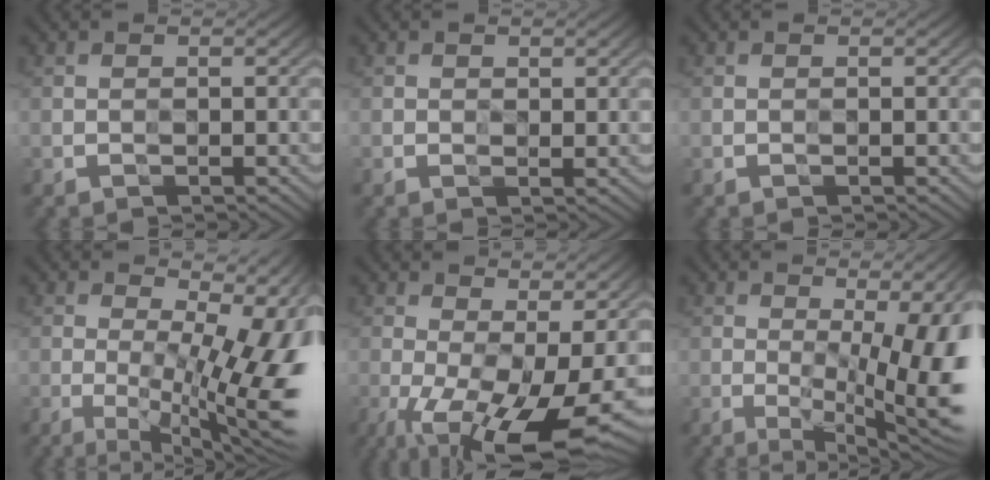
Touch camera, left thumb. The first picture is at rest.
{"total": 1.4, "force": [0.8, 0.9, 0.7], "torque": [-0.010, 0.000, 0.014]}
{"total": 0.0}
{"total": 14.4, "force": [-1.3, 4.6, 13.6], "torque": [-0.166, 0.010, -0.016]}
{"total": 15.4, "force": [-5.0, 6.8, 12.9], "torque": [-0.224, -0.020, -0.064]}
{"total": 12.9, "force": [-2.2, 3.7, 12.2], "torque": [-0.147, 0.004, -0.030]}